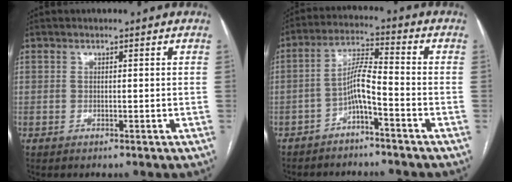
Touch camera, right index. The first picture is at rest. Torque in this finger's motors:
{"motor_torque": [0.41, -0.17, 0.28, 0.05]}